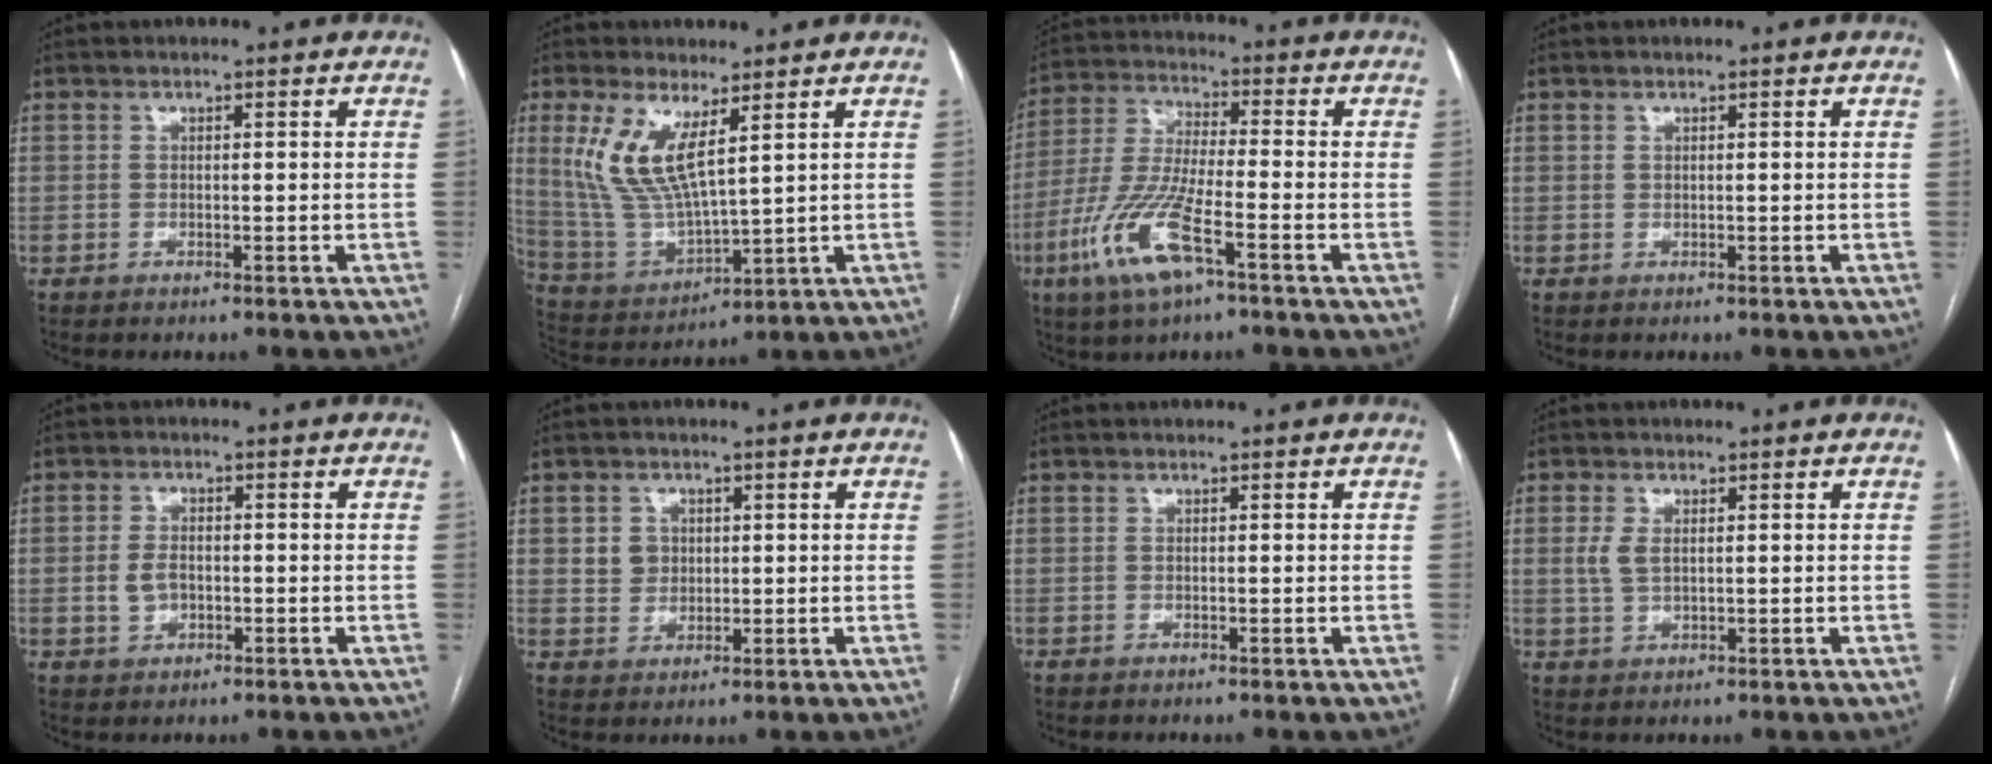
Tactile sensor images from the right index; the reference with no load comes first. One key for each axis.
{"total": 10.9, "fx": 4.8, "fy": 3.2, "fz": 9.3, "tx": -0.214, "ty": -0.002, "tz": 0.108}
{"total": 12.3, "fx": -5.8, "fy": 1.9, "fz": 10.6, "tx": -0.233, "ty": -0.015, "tz": -0.115}
{"total": 0.0}
{"total": 3.2, "fx": -0.6, "fy": 2.3, "fz": 2.1, "tx": -0.044, "ty": 0.005, "tz": -0.009}
{"total": 3.7, "fx": 0.9, "fy": 3.5, "fz": 1.0, "tx": -0.016, "ty": 0.009, "tz": 0.018}
{"total": 0.0}
{"total": 2.9, "fx": 0.6, "fy": 1.6, "fz": 2.3, "tx": -0.052, "ty": 0.005, "tz": 0.016}